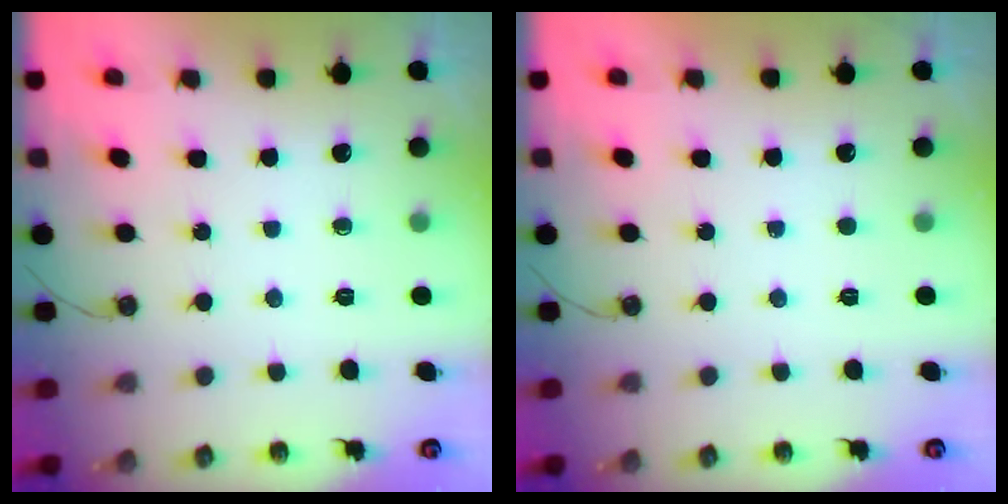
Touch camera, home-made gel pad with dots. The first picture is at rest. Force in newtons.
{"total": 0.0}